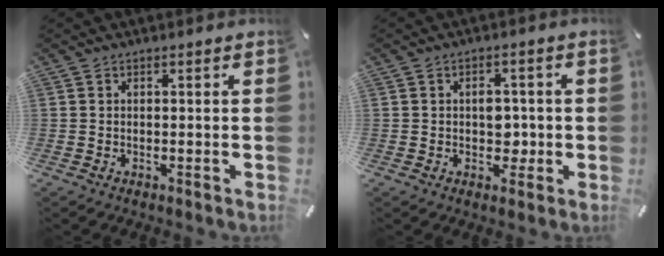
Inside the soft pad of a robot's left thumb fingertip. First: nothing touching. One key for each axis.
{"total": 4.8, "fx": -0.3, "fy": 3.6, "fz": 3.1, "tx": -0.027, "ty": -0.006, "tz": -0.012}